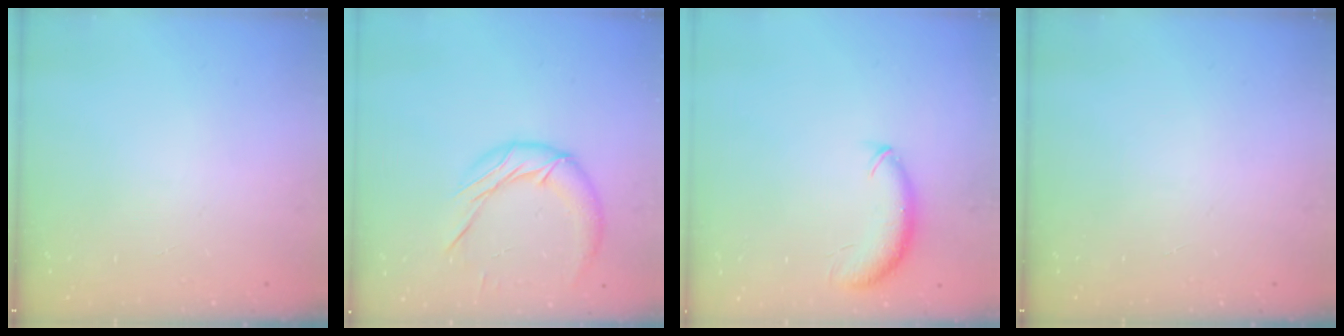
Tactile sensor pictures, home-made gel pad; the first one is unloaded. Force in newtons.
{"total": 13.1, "press": 13.0, "slide": 1.0}
{"total": 8.7, "press": 8.6, "slide": 1.6}
{"total": 0.0}